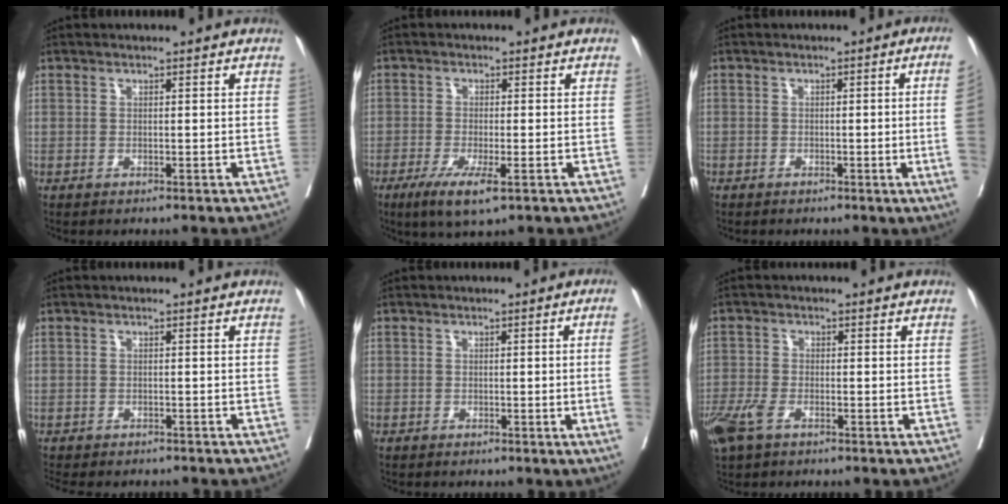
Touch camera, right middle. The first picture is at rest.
{"total": 5.7, "force": [-3.0, 0.9, 4.8], "torque": [-0.087, -0.015, -0.049]}
{"total": 5.9, "force": [-1.0, -1.8, 5.6], "torque": [-0.055, -0.012, -0.016]}
{"total": 7.7, "force": [-6.8, 2.7, 2.5], "torque": [-0.038, -0.004, -0.087]}
{"total": 4.0, "force": [-0.7, -1.6, 3.7], "torque": [-0.044, -0.009, -0.010]}
{"total": 5.5, "force": [-3.4, 2.3, 3.7], "torque": [-0.087, -0.010, -0.066]}